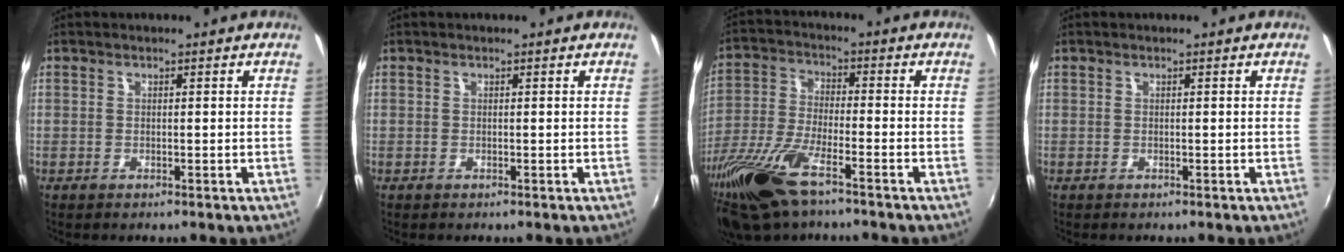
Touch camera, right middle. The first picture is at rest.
{"total": 0.0}
{"total": 18.0, "force": [-12.0, 5.4, 12.4], "torque": [-0.272, -0.046, -0.233]}
{"total": 0.0}